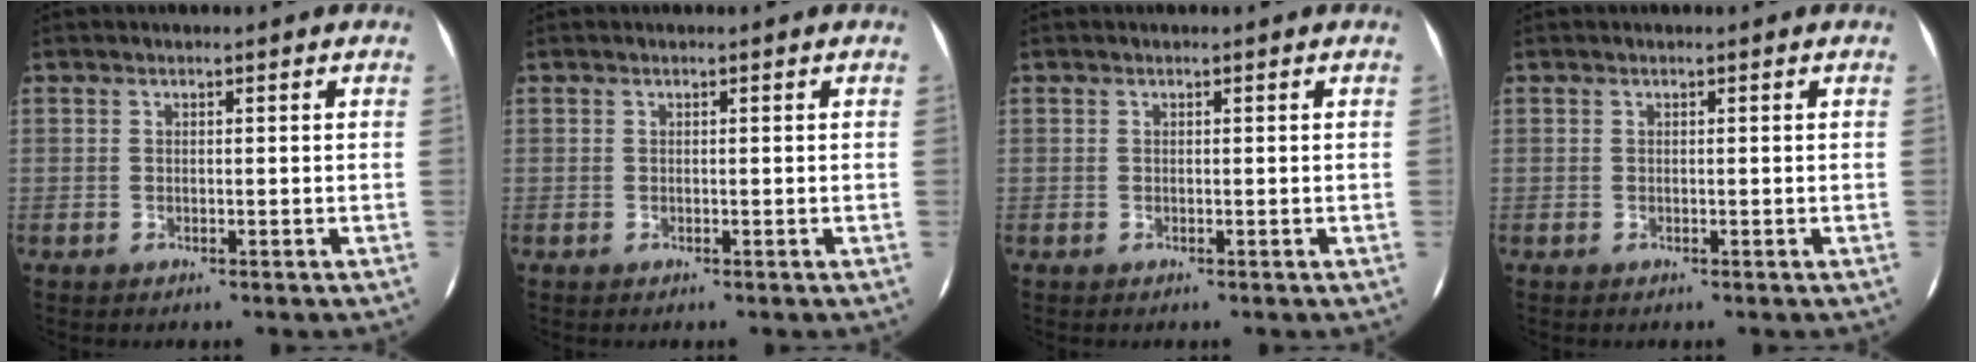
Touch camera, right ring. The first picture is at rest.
{"total": 0.0}
{"total": 0.0}
{"total": 0.0}